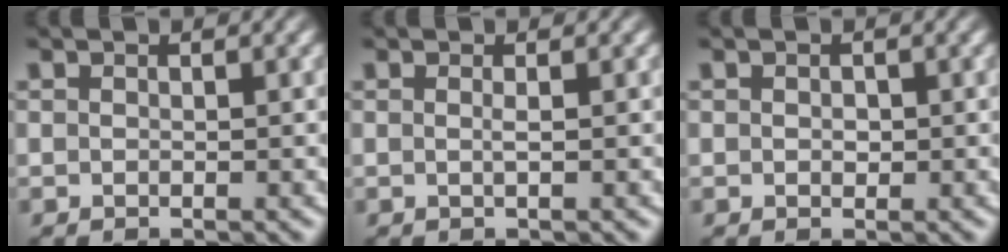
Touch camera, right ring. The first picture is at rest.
{"total": 0.6, "force": [-0.1, -0.4, 0.4], "torque": [-0.018, -0.005, -0.003]}
{"total": 0.6, "force": [-0.1, 0.5, 0.2], "torque": [-0.006, -0.004, 0.001]}